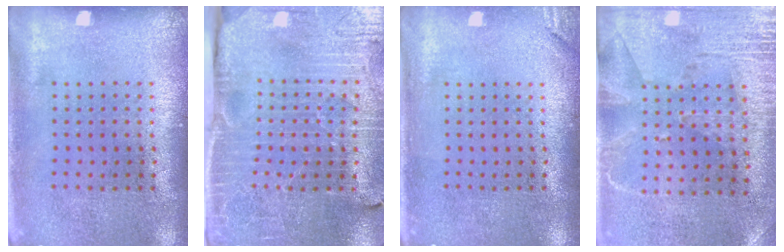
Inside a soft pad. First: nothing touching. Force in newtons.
{"total": 3.8, "press": 3.7, "slide": 0.4}
{"total": 1.3, "press": 1.2, "slide": 0.3}
{"total": 2.8, "press": 2.4, "slide": 1.5}